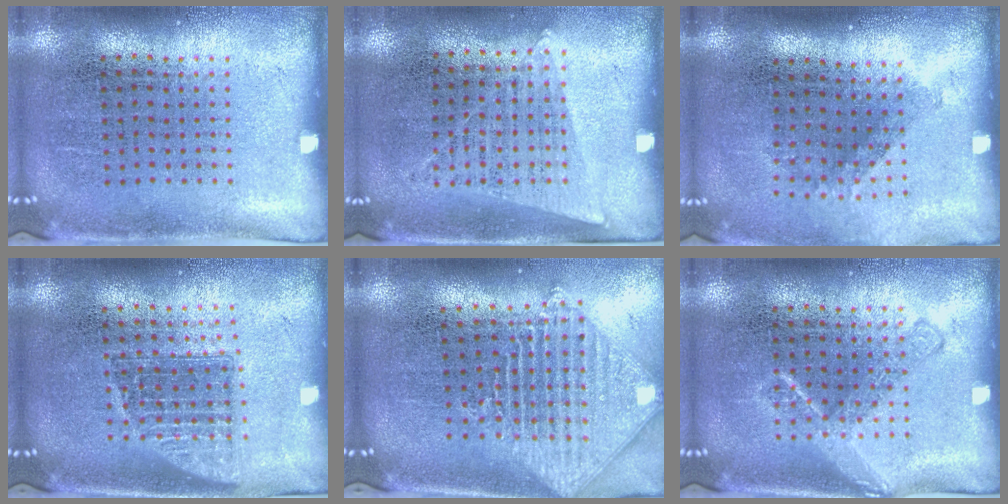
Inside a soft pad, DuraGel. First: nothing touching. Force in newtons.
{"total": 1.3, "press": 1.1, "slide": 0.6}
{"total": 1.3, "press": 0.9, "slide": 0.9}
{"total": 1.4, "press": 1.1, "slide": 0.9}
{"total": 2.0, "press": 1.6, "slide": 1.2}
{"total": 1.5, "press": 1.5, "slide": 0.2}